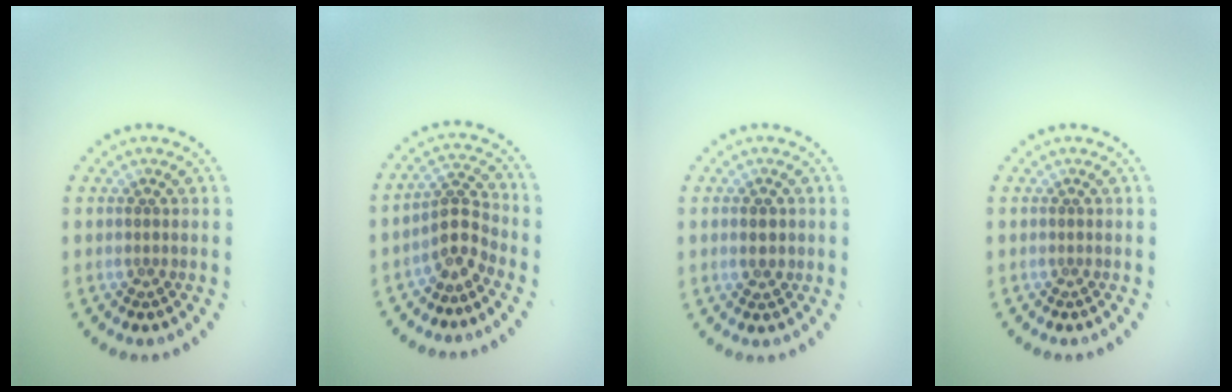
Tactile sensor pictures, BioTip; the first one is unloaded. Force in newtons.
{"total": 2.7, "press": 2.2, "slide": 1.6}
{"total": 2.2, "press": 2.2, "slide": 0.1}
{"total": 0.0}